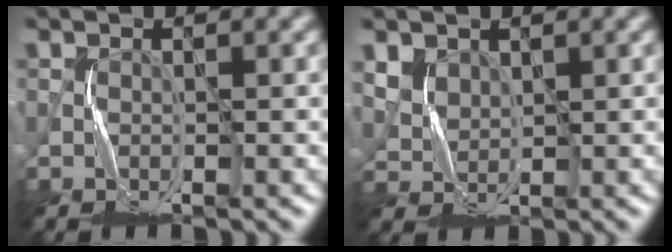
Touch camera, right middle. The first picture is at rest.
{"total": 2.8, "force": [2.0, 1.7, 1.0], "torque": [-0.039, -0.010, 0.057]}